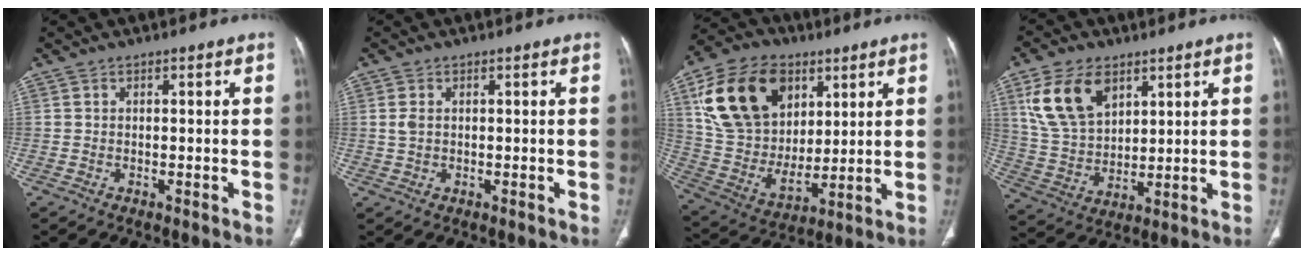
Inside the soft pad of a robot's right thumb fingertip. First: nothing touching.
{"total": 2.1, "force": [0.4, 1.4, 1.6], "torque": [-0.040, 0.002, 0.012]}
{"total": 22.5, "force": [9.1, 15.2, 13.9], "torque": [-0.238, -0.020, 0.170]}
{"total": 13.8, "force": [6.6, 8.5, 8.6], "torque": [-0.150, -0.021, 0.141]}